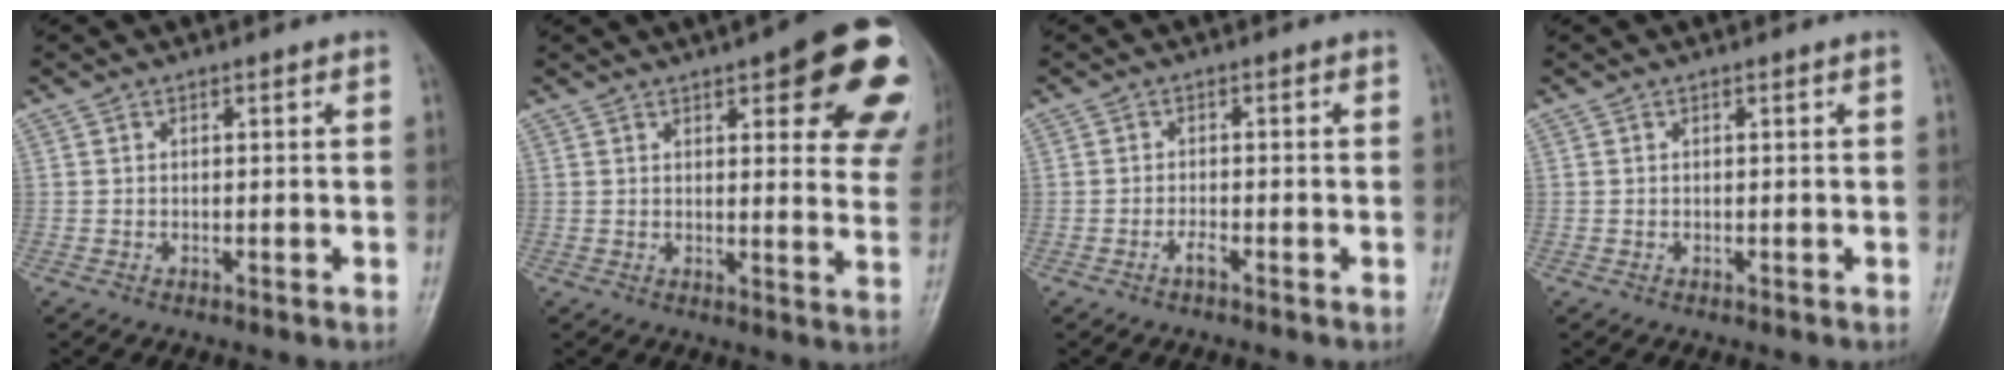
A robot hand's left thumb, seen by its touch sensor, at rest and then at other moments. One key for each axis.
{"total": 20.6, "fx": 9.4, "fy": 6.6, "fz": 17.0, "tx": -0.177, "ty": -0.024, "tz": 0.105}
{"total": 1.6, "fx": -1.1, "fy": 0.4, "fz": 1.1, "tx": -0.022, "ty": 0.004, "tz": -0.024}
{"total": 0.0}